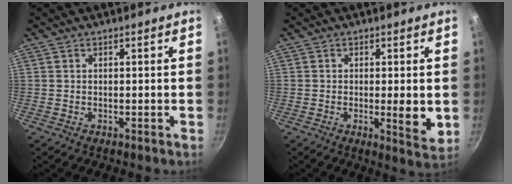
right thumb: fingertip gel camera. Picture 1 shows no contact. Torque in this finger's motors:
{"motor_torque": [2.25, 0.91, 1.07, -0.96, 0.31]}